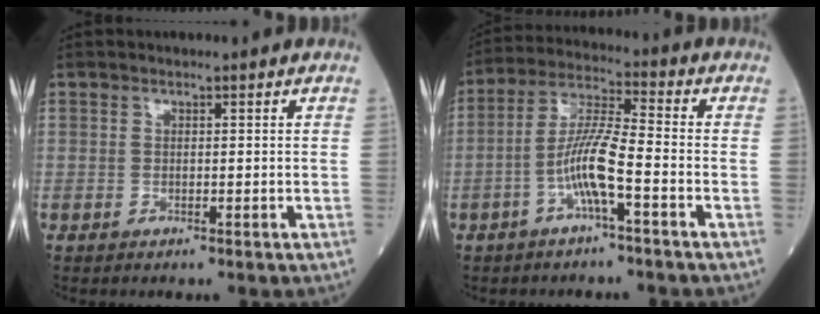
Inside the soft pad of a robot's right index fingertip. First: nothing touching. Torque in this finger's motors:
{"motor_torque": [0.57, -0.14, 0.27, 0.10]}